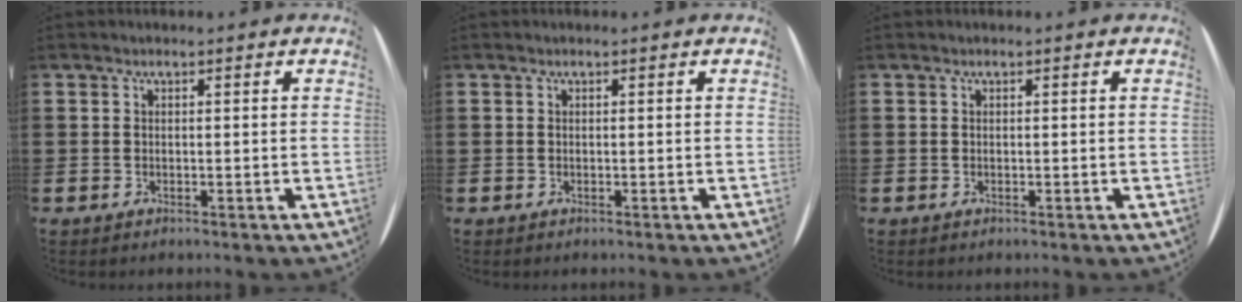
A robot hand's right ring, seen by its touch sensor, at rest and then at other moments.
{"total": 0.0}
{"total": 0.0}